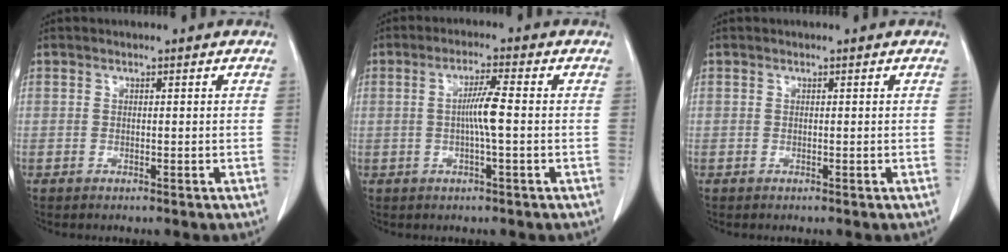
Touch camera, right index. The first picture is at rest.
{"total": 4.4, "force": [-0.3, -0.2, 4.4], "torque": [-0.083, 0.001, -0.006]}
{"total": 0.0}